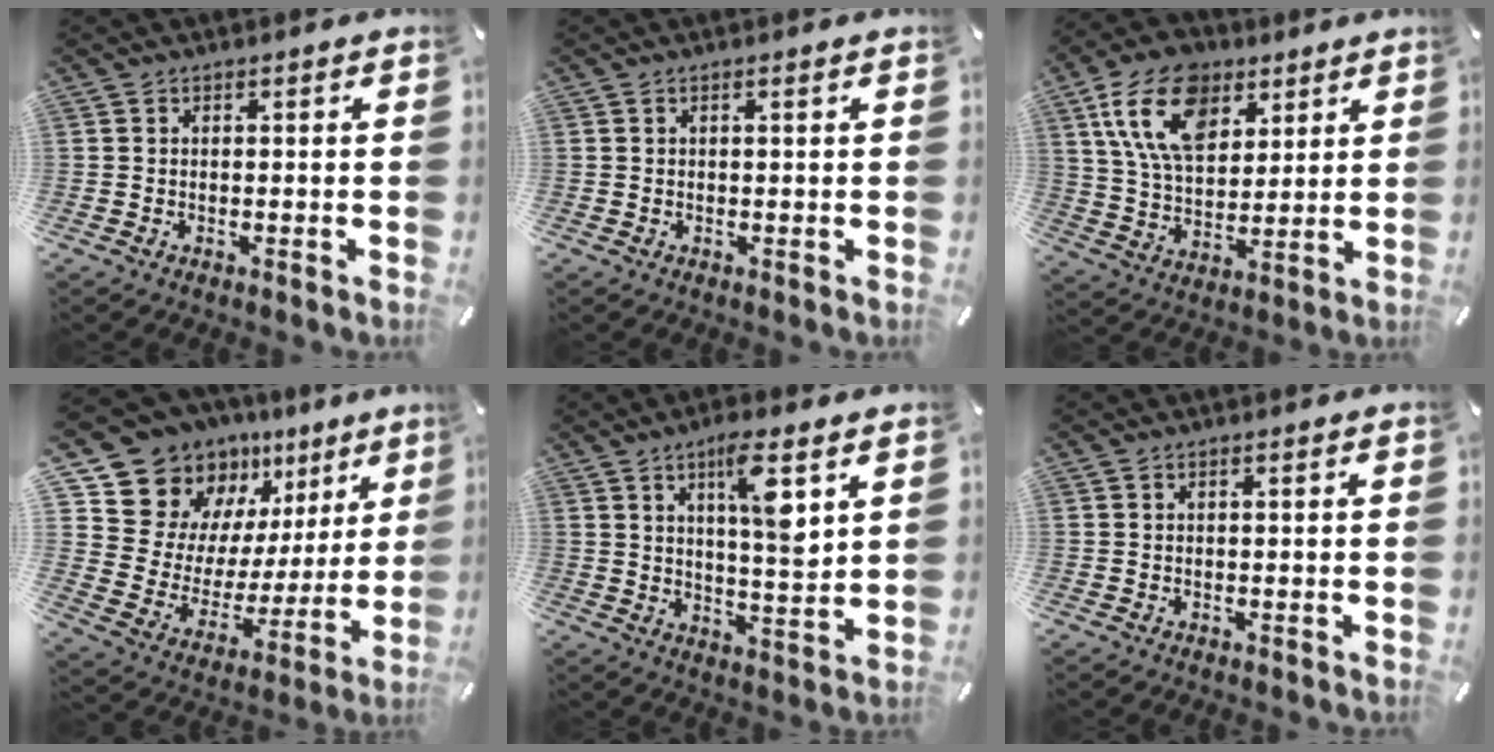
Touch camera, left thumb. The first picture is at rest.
{"total": 0.8, "force": [0.3, 0.1, 0.8], "torque": [-0.015, 0.001, 0.004]}
{"total": 15.5, "force": [7.6, 9.7, 9.3], "torque": [-0.182, -0.012, 0.141]}
{"total": 16.3, "force": [11.8, 10.6, 3.7], "torque": [-0.065, -0.105, 0.219]}
{"total": 10.5, "force": [5.3, 2.5, 8.7], "torque": [-0.139, -0.026, 0.083]}
{"total": 0.6, "force": [0.1, 0.0, 0.6], "torque": [-0.009, 0.000, 0.002]}